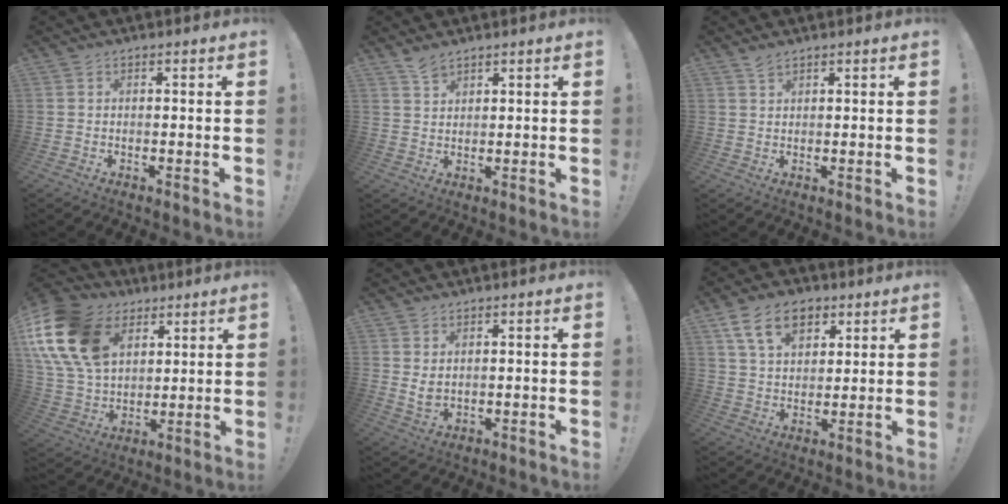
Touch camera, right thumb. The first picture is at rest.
{"total": 3.5, "force": [3.0, 1.0, 1.5], "torque": [-0.017, -0.022, 0.053]}
{"total": 2.2, "force": [1.8, 0.5, 1.1], "torque": [-0.016, -0.008, 0.032]}
{"total": 21.8, "force": [8.4, 15.4, 12.9], "torque": [-0.253, -0.028, 0.165]}
{"total": 3.4, "force": [1.5, 1.9, 2.5], "torque": [-0.027, -0.011, 0.025]}
{"total": 12.9, "force": [6.6, 8.3, 7.3], "torque": [-0.114, -0.014, 0.125]}